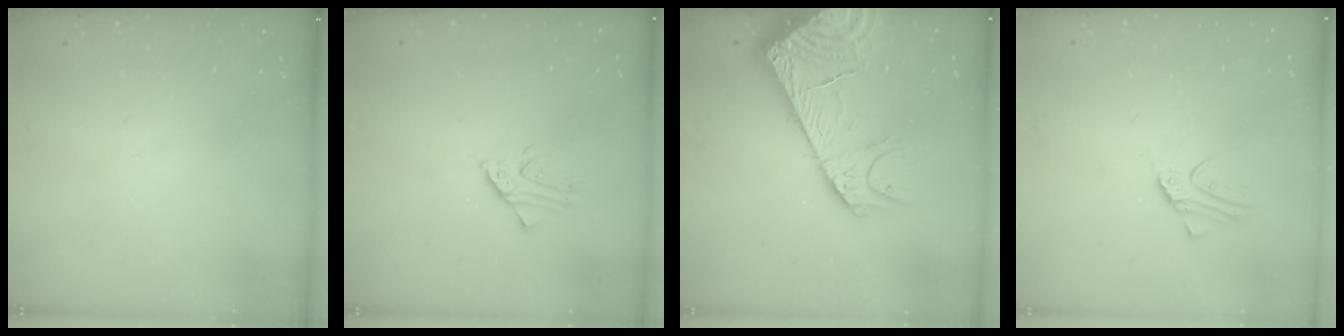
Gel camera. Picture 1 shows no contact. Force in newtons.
{"total": 1.9, "press": 1.9, "slide": 0.1}
{"total": 14.2, "press": 13.9, "slide": 2.9}
{"total": 2.4, "press": 2.4, "slide": 0.1}